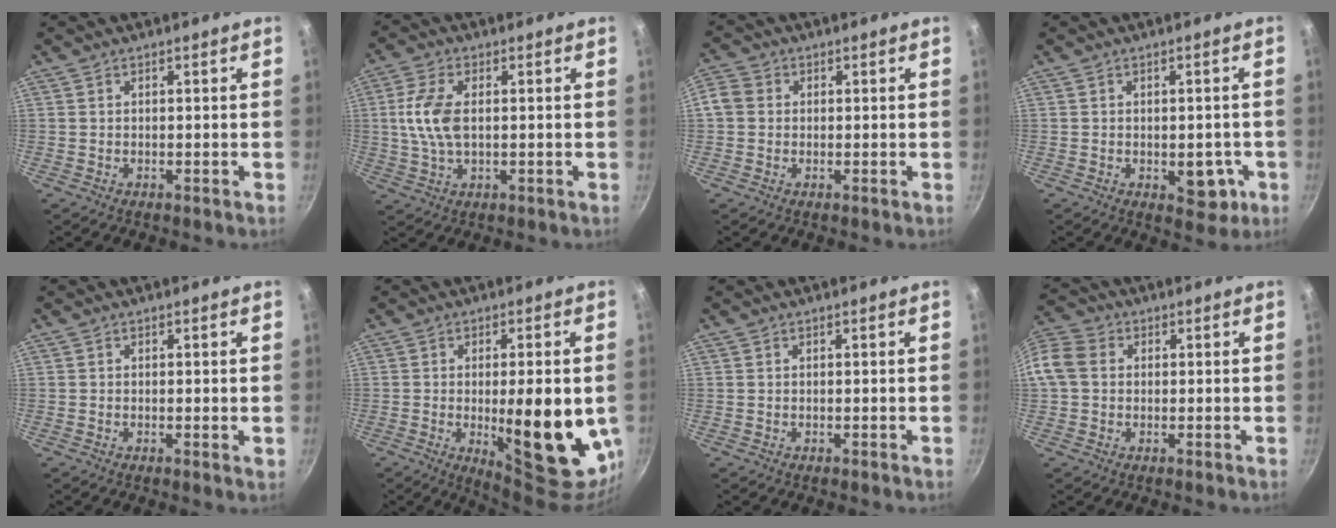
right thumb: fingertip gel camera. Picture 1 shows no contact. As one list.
[{"total": 8.3, "force": [0.7, 4.4, 7.0], "torque": [-0.145, 0.005, 0.010]}, {"total": 5.7, "force": [0.3, 5.0, 2.6], "torque": [-0.051, 0.011, -0.010]}, {"total": 6.1, "force": [-1.5, 3.7, 4.5], "torque": [-0.022, 0.004, -0.015]}, {"total": 0.8, "force": [0.0, 0.2, 0.8], "torque": [-0.012, -0.005, -0.003]}, {"total": 18.6, "force": [-2.4, 6.2, 17.4], "torque": [-0.213, -0.019, -0.021]}, {"total": 0.0}, {"total": 12.0, "force": [1.0, 10.0, 6.4], "torque": [-0.145, 0.033, 0.004]}]